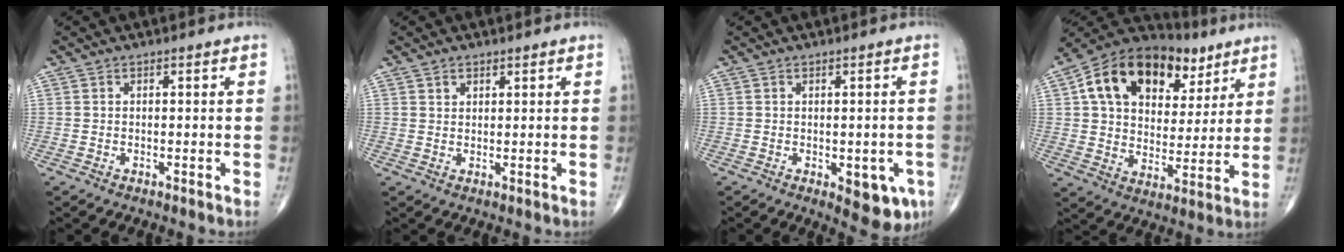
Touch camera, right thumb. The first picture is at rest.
{"total": 1.6, "force": [1.1, 1.1, 0.5], "torque": [0.001, -0.006, 0.017]}
{"total": 7.4, "force": [-2.5, 3.5, 6.0], "torque": [-0.047, -0.003, -0.022]}
{"total": 22.6, "force": [9.8, 14.4, 14.3], "torque": [-0.203, 0.004, 0.156]}